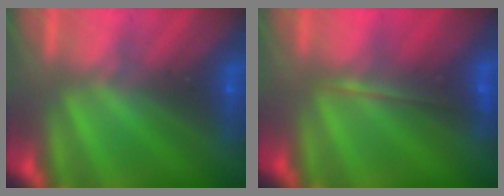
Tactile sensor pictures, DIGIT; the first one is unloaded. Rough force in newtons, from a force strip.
{"total": 1.8}